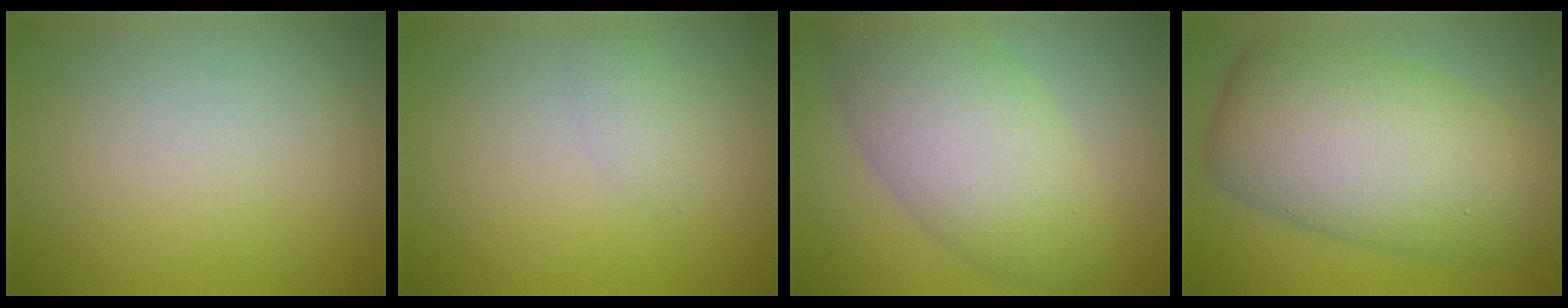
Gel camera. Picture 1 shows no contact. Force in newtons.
{"total": 1.1, "press": 1.1, "slide": 0.1}
{"total": 8.1, "press": 8.0, "slide": 0.4}
{"total": 11.1, "press": 11.1, "slide": 0.6}